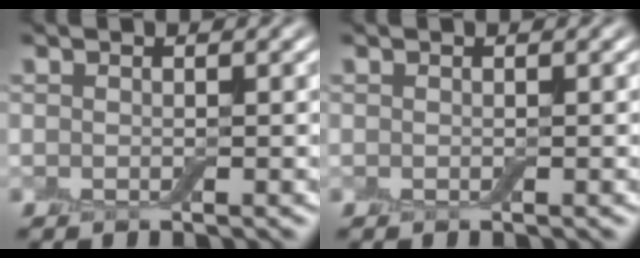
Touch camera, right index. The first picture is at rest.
{"total": 0.0}